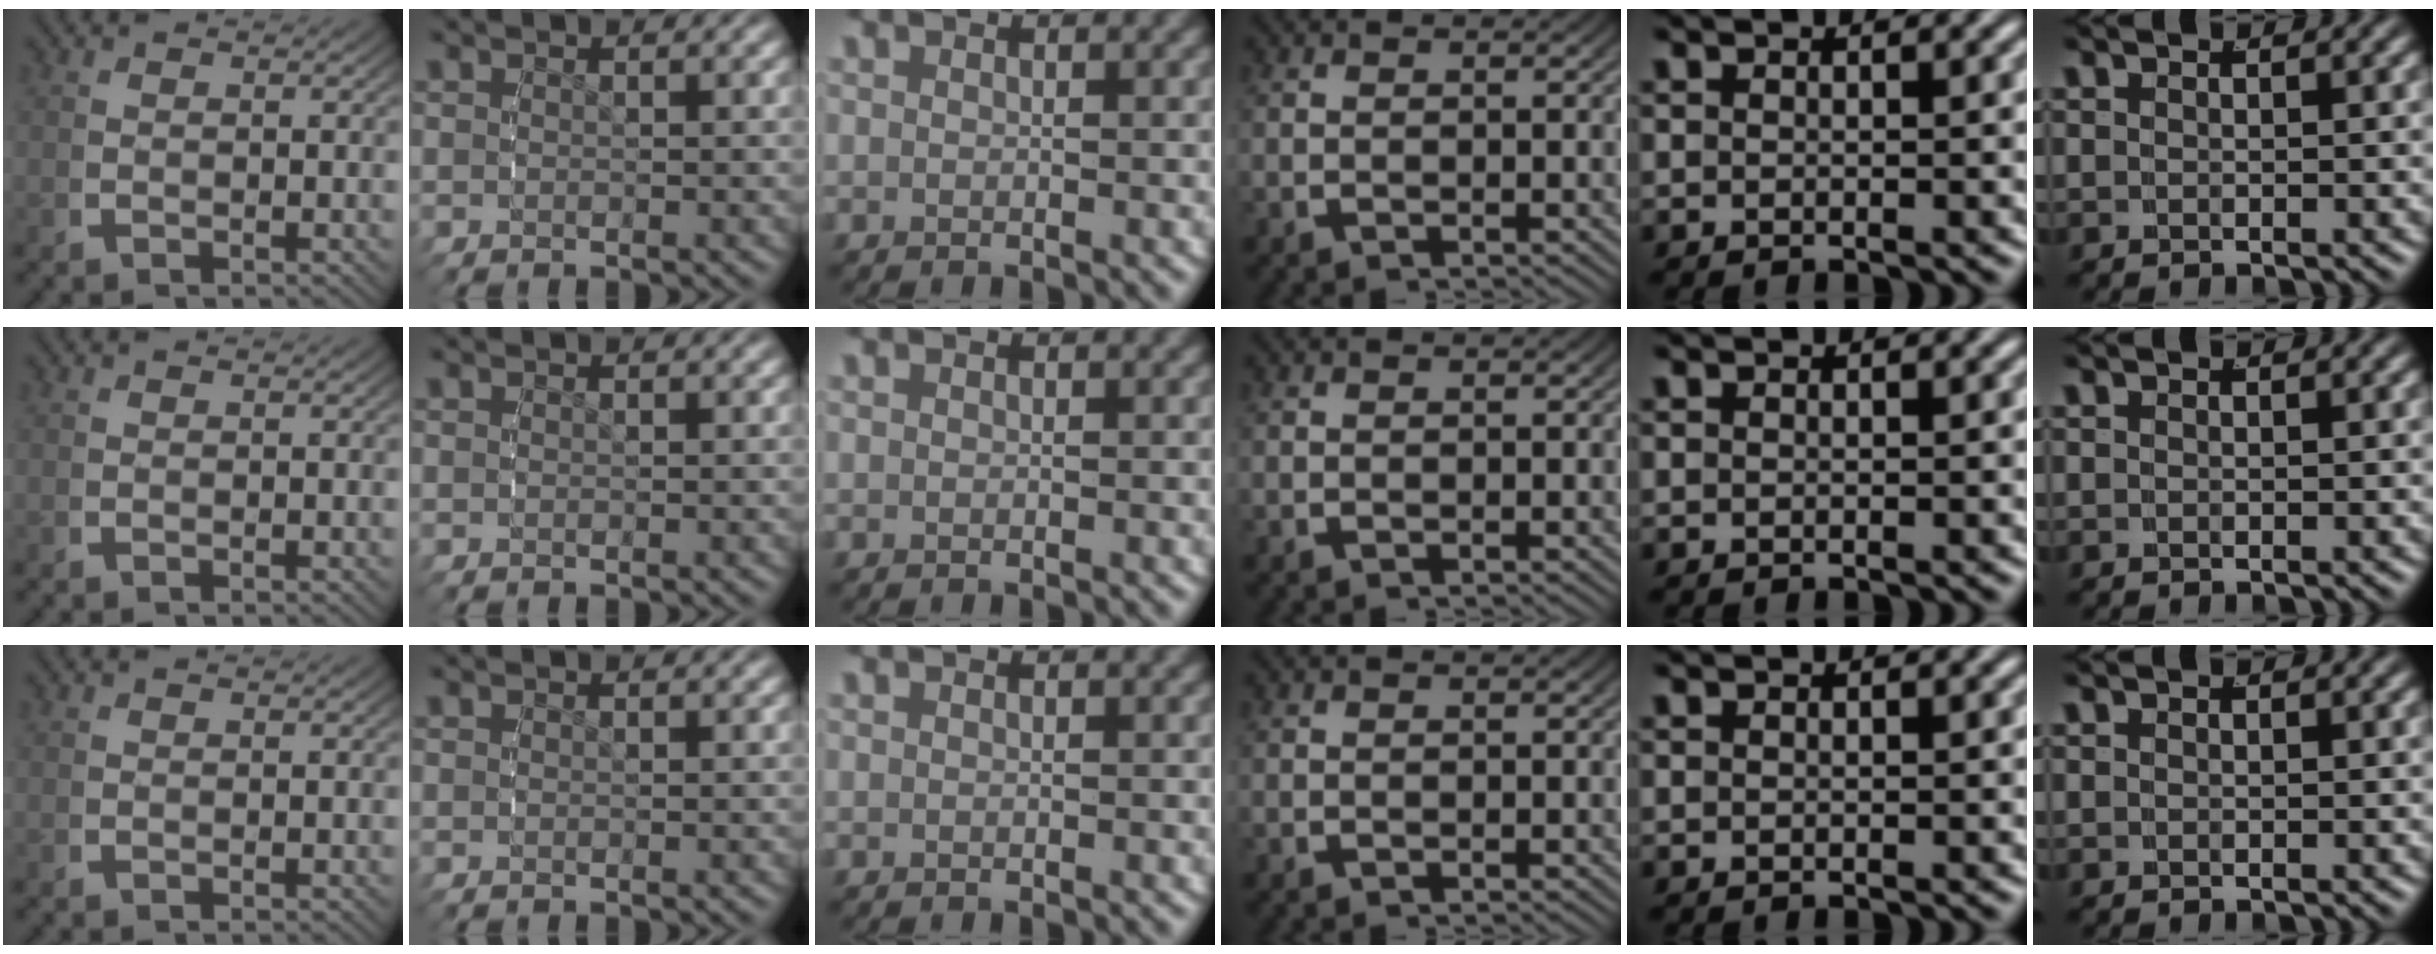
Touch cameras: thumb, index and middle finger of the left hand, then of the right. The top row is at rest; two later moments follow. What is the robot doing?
{"motion": "reach", "object": "pen bag"}